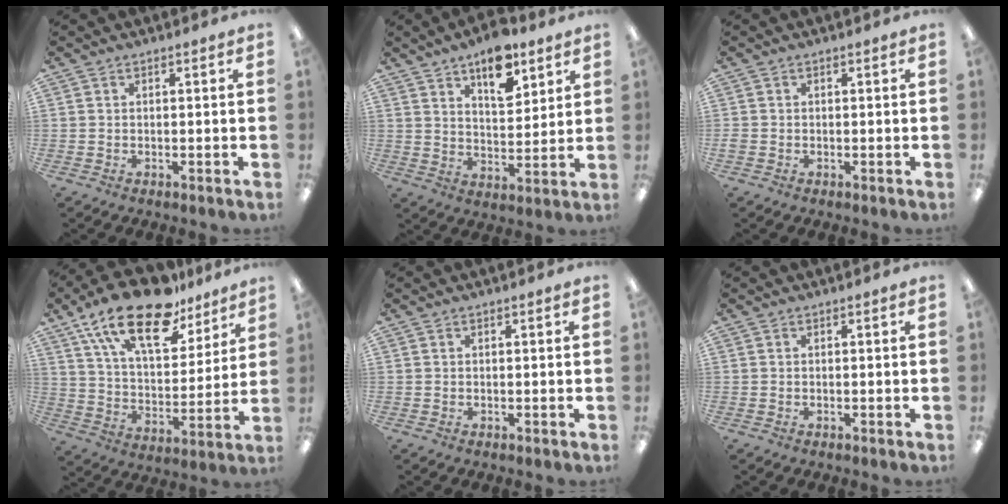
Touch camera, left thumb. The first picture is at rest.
{"total": 11.9, "force": [7.9, 5.7, 6.8], "torque": [-0.088, -0.040, 0.134]}
{"total": 0.9, "force": [-0.2, 0.8, 0.5], "torque": [-0.007, 0.003, -0.005]}
{"total": 21.9, "force": [15.0, 9.2, 13.0], "torque": [-0.230, -0.079, 0.263]}
{"total": 0.0}
{"total": 0.0}